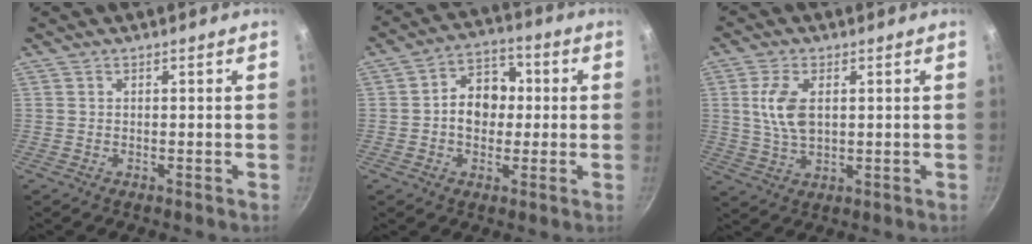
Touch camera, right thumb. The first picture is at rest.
{"total": 9.5, "force": [0.1, 7.5, 5.9], "torque": [-0.044, 0.022, -0.009]}
{"total": 7.9, "force": [1.5, 4.4, 6.4], "torque": [-0.123, -0.003, 0.029]}